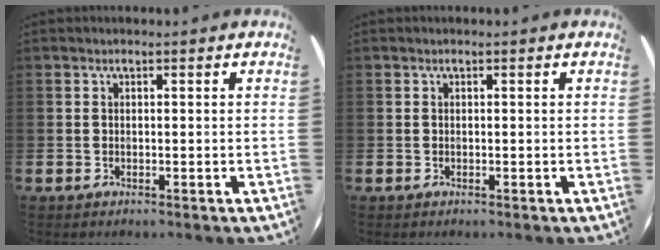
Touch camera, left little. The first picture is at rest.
{"total": 0.0}